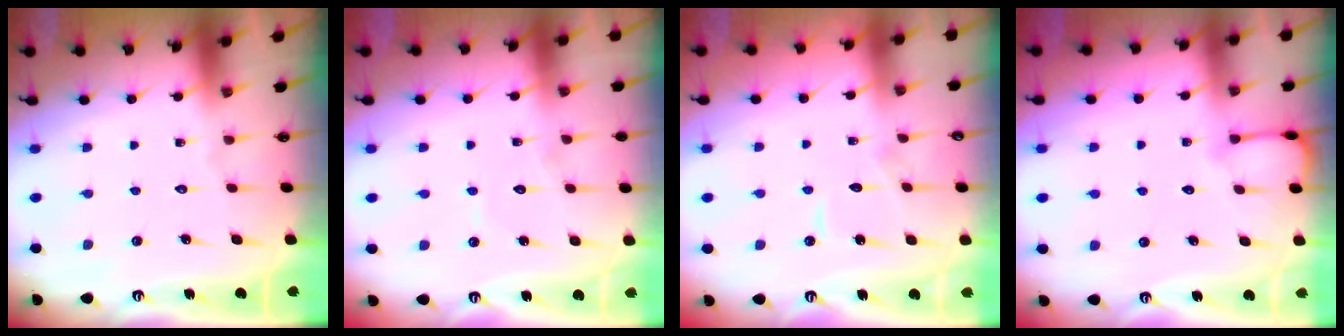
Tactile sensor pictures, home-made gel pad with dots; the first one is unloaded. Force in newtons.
{"total": 5.1, "press": 5.1, "slide": 0.4}
{"total": 4.4, "press": 4.3, "slide": 0.5}
{"total": 3.8, "press": 3.8, "slide": 0.3}